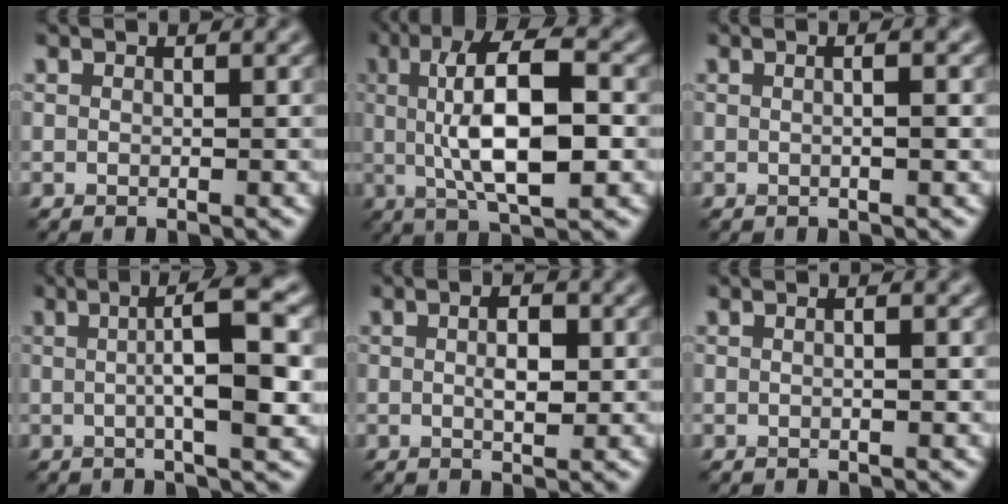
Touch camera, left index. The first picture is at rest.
{"total": 10.0, "force": [0.6, 3.3, 9.4], "torque": [-0.150, 0.013, 0.005]}
{"total": 2.7, "force": [0.4, 1.1, 2.4], "torque": [-0.010, 0.006, -0.011]}
{"total": 7.5, "force": [0.5, 1.5, 7.3], "torque": [-0.101, 0.008, 0.004]}
{"total": 2.7, "force": [0.2, 1.1, 2.5], "torque": [-0.045, 0.001, 0.002]}
{"total": 1.6, "force": [0.3, 0.6, 1.4], "torque": [-0.005, -0.006, -0.006]}